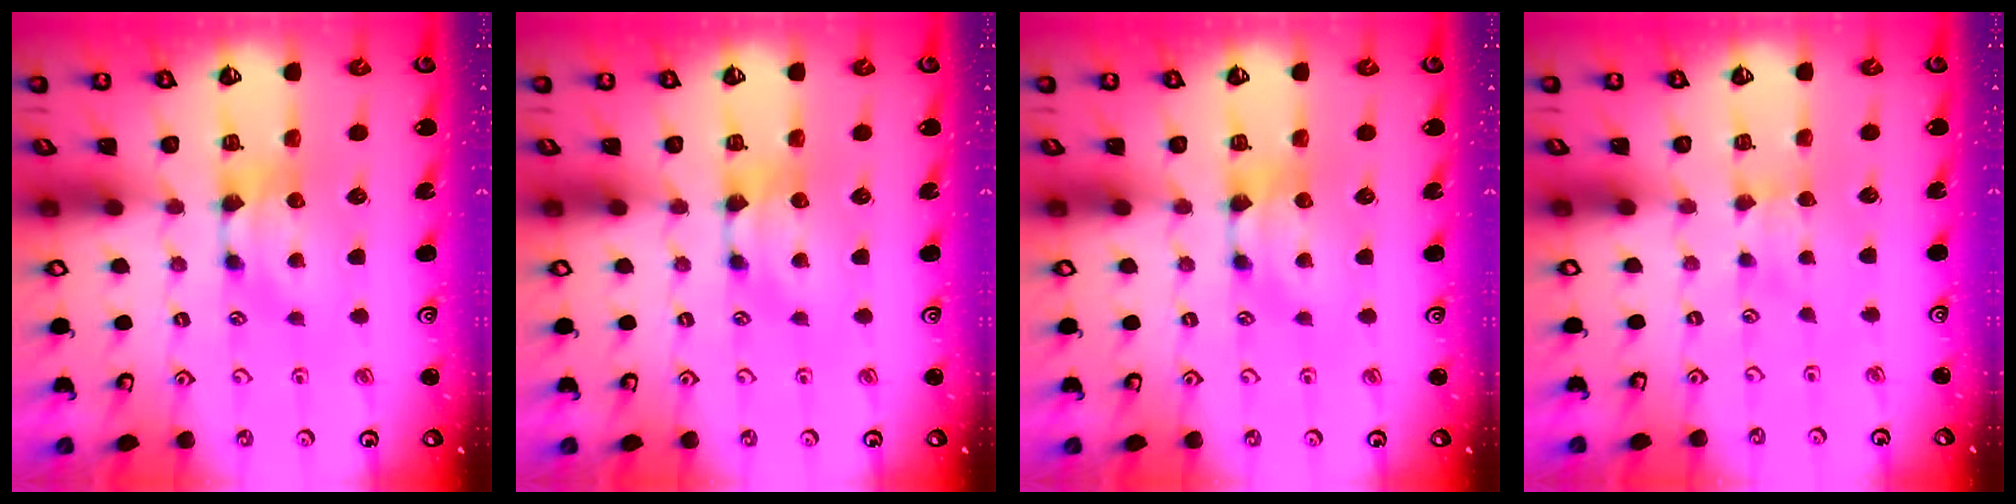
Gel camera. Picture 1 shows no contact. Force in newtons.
{"total": 0.0}
{"total": 0.0}
{"total": 2.4, "press": 2.3, "slide": 0.6}